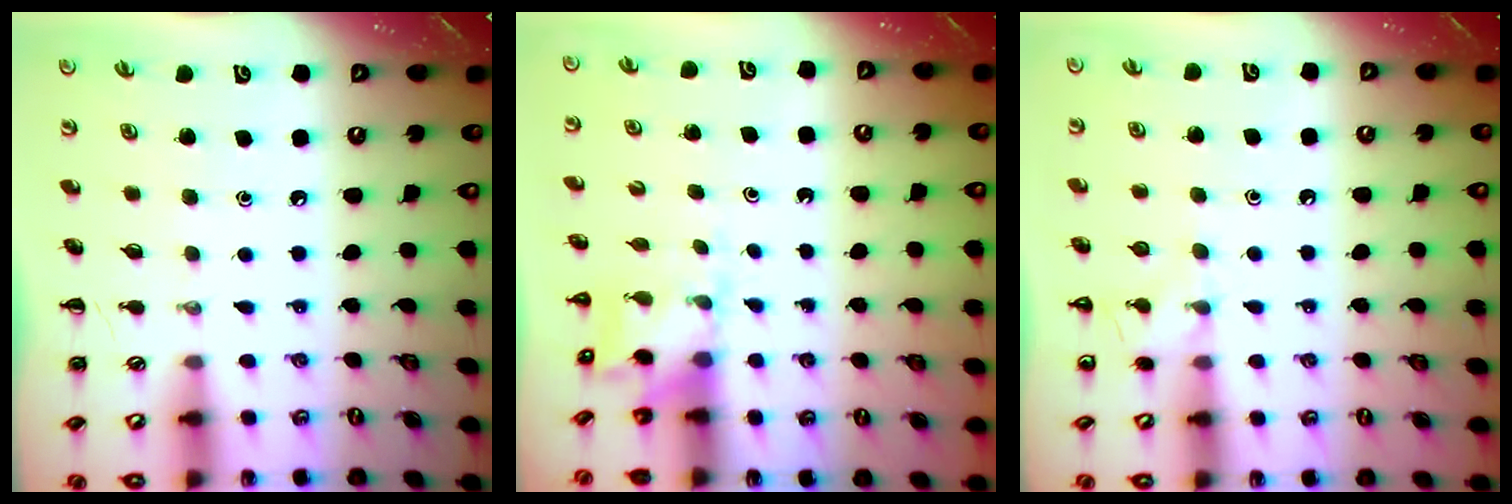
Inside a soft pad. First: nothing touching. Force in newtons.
{"total": 2.3, "press": 2.3, "slide": 0.6}
{"total": 5.0, "press": 4.8, "slide": 1.5}